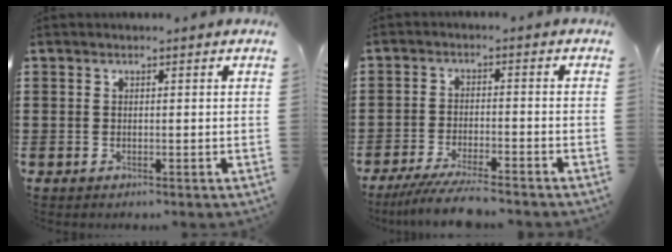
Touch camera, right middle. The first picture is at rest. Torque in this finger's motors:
{"motor_torque": [0.20, -0.14, 0.18, 0.04]}